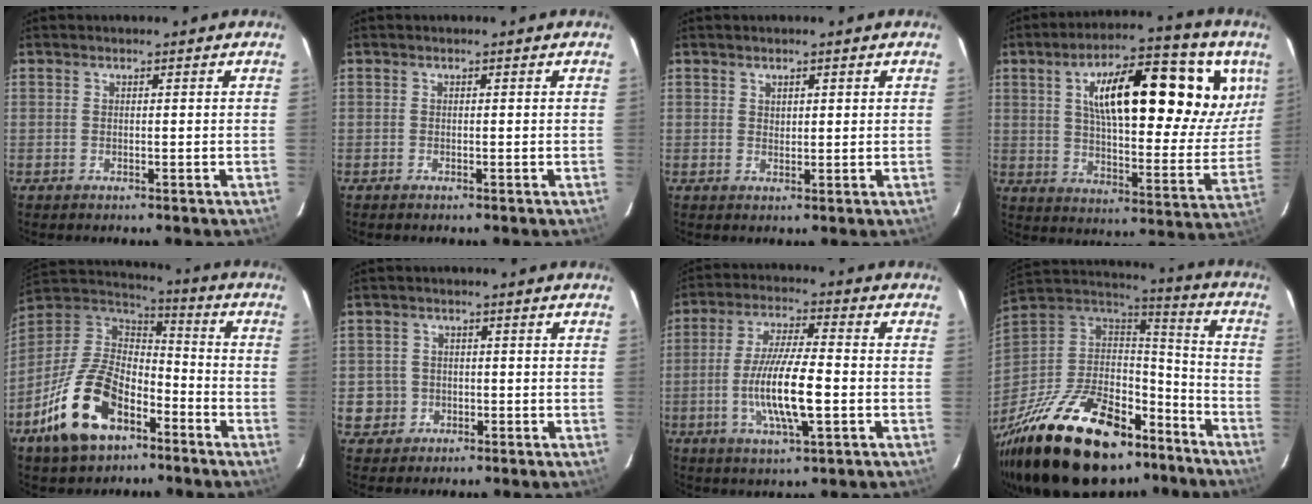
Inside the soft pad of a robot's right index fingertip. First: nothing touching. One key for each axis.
{"total": 0.0}
{"total": 1.5, "fx": 1.0, "fy": 1.0, "fz": 0.7, "tx": -0.007, "ty": 0.003, "tz": 0.019}
{"total": 26.5, "fx": 11.5, "fy": 10.2, "fz": 21.6, "tx": -0.329, "ty": 0.037, "tz": 0.181}
{"total": 19.3, "fx": -10.0, "fy": 11.0, "fz": 12.3, "tx": -0.269, "ty": 0.000, "tz": -0.178}
{"total": 4.8, "fx": -1.0, "fy": 4.7, "fz": 0.5, "tx": -0.017, "ty": 0.022, "tz": -0.008}
{"total": 12.2, "fx": -2.8, "fy": 2.3, "fz": 11.6, "tx": -0.224, "ty": -0.009, "tz": -0.051}
{"total": 36.7, "fx": -23.2, "fy": 18.5, "fz": 21.5, "tx": -0.438, "ty": -0.005, "tz": -0.347}